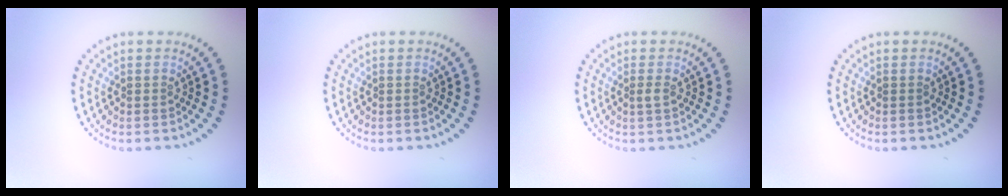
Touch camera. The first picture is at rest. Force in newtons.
{"total": 0.0}
{"total": 0.6, "press": 0.6, "slide": 0.3}
{"total": 0.0}